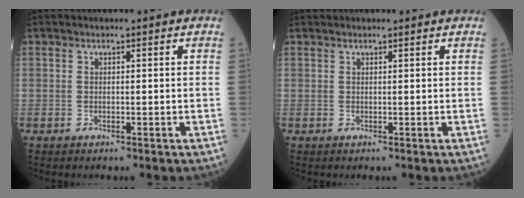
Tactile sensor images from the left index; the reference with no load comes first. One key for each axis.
{"total": 1.2, "fx": 1.2, "fy": 0.2, "fz": 0.2, "tx": -0.008, "ty": 0.021, "tz": 0.023}